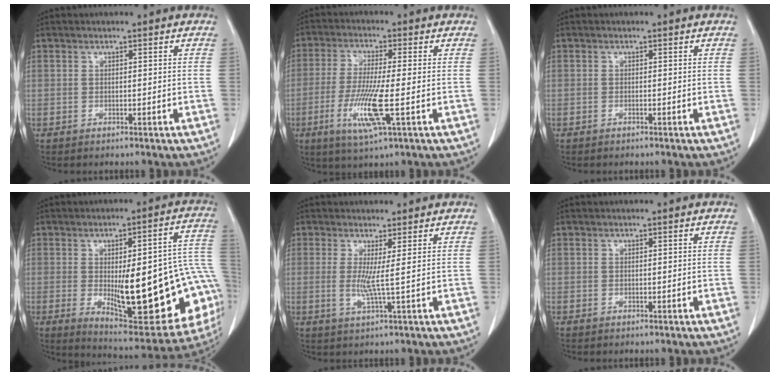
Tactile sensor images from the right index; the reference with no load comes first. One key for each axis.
{"total": 9.2, "fx": -2.7, "fy": 0.2, "fz": 8.8, "tx": -0.181, "ty": -0.023, "tz": -0.054}
{"total": 0.0}
{"total": 26.3, "fx": -4.0, "fy": 7.0, "fz": 25.0, "tx": -0.252, "ty": 0.014, "tz": -0.030}
{"total": 3.0, "fx": 0.4, "fy": -0.9, "fz": 2.8, "tx": -0.060, "ty": -0.008, "tz": 0.011}
{"total": 0.0}